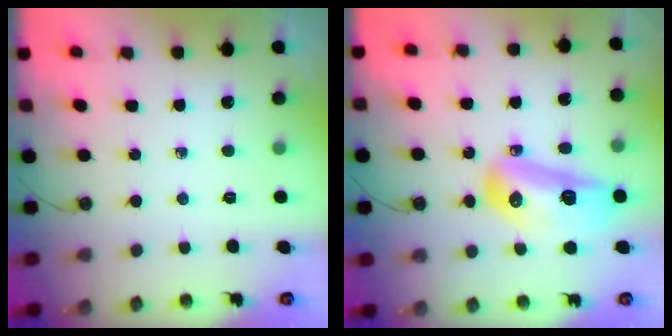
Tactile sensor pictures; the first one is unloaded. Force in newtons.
{"total": 14.0, "press": 13.9, "slide": 2.1}